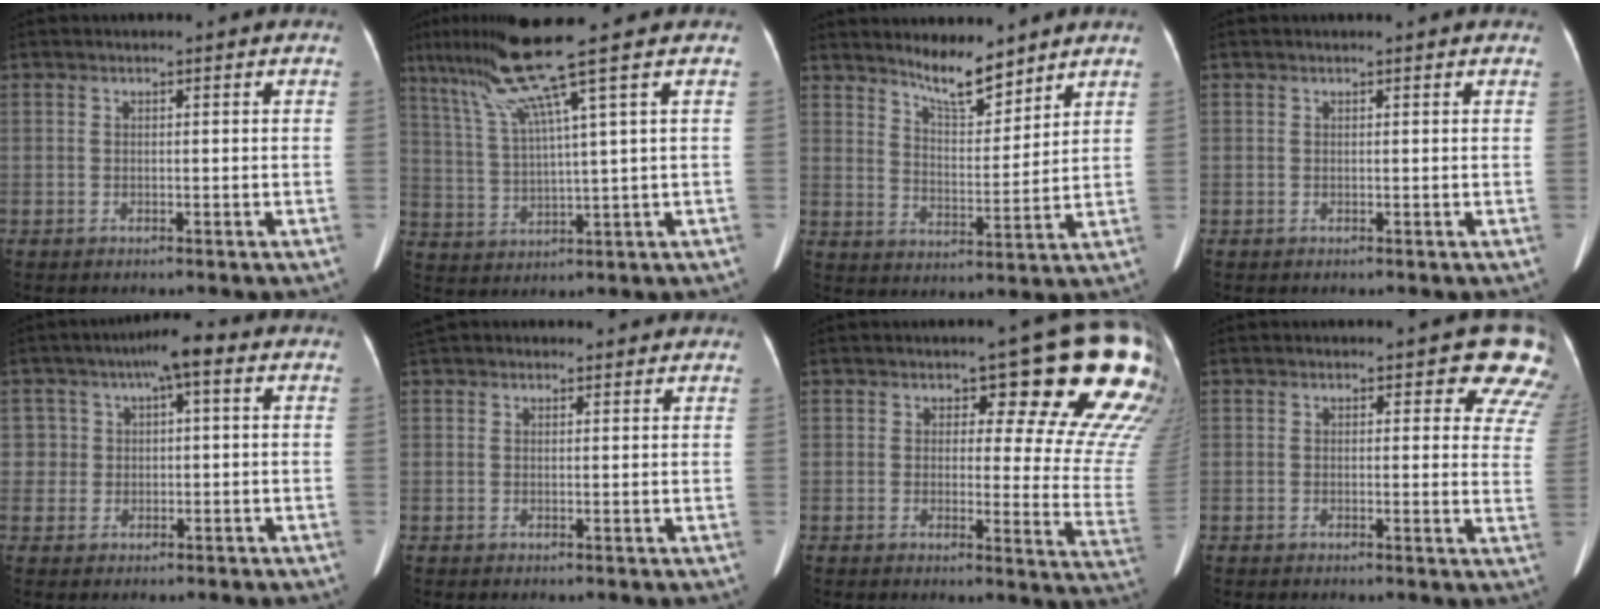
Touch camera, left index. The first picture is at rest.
{"total": 10.6, "force": [6.6, -2.8, 7.8], "torque": [-0.143, 0.014, 0.120]}
{"total": 7.4, "force": [6.5, 1.3, 3.3], "torque": [-0.064, -0.011, 0.118]}
{"total": 2.1, "force": [2.0, 0.2, 0.8], "torque": [-0.013, 0.017, 0.015]}
{"total": 4.3, "force": [1.2, 3.2, 2.5], "torque": [-0.031, 0.019, 0.015]}
{"total": 4.7, "force": [4.3, 1.6, 1.0], "torque": [-0.015, 0.031, 0.064]}
{"total": 17.1, "force": [11.4, 5.5, 11.5], "torque": [-0.115, -0.044, 0.105]}
{"total": 8.2, "force": [6.5, 3.6, 3.4], "torque": [0.001, -0.024, 0.036]}